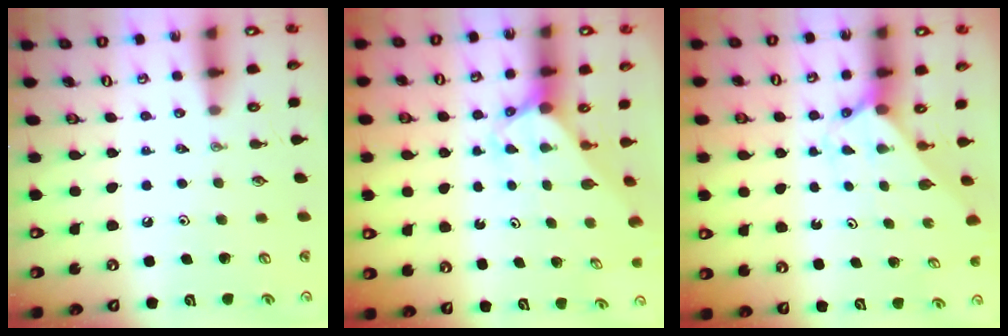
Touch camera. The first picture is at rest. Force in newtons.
{"total": 3.1, "press": 3.1, "slide": 0.2}
{"total": 2.1, "press": 2.1, "slide": 0.2}